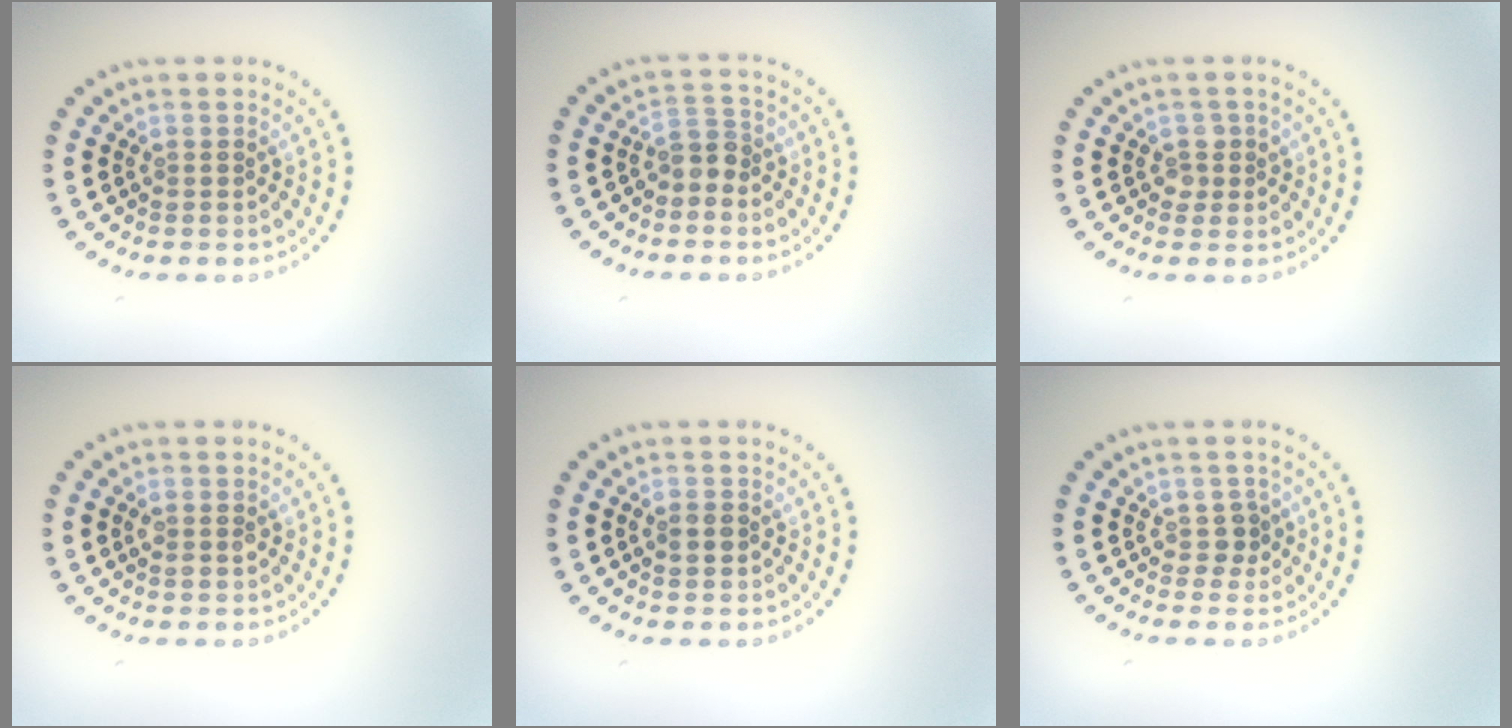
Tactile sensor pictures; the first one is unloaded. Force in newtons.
{"total": 2.0, "press": 1.5, "slide": 1.3}
{"total": 1.2, "press": 1.1, "slide": 0.4}
{"total": 1.1, "press": 1.1, "slide": 0.4}
{"total": 1.5, "press": 1.5, "slide": 0.2}
{"total": 1.3, "press": 1.0, "slide": 0.8}